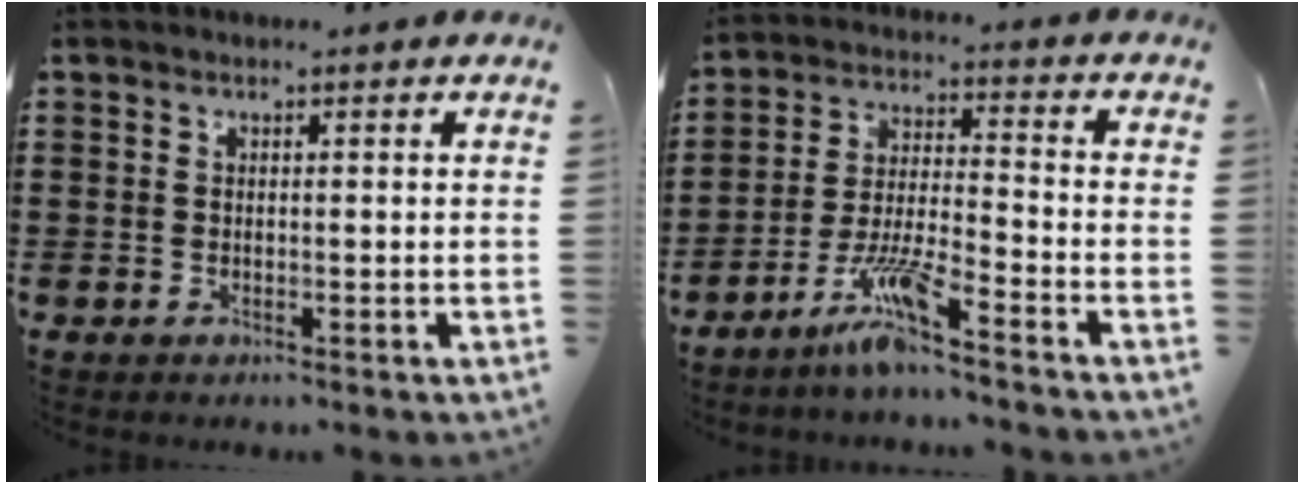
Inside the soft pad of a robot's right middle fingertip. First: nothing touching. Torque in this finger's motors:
{"motor_torque": [2.14, 0.00, 0.21, 0.21]}